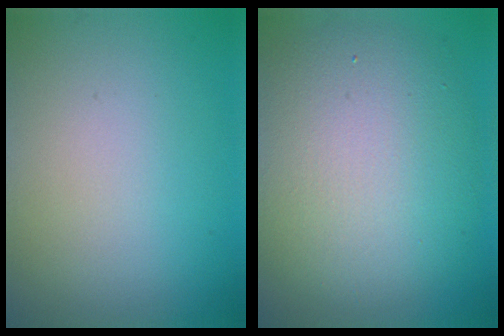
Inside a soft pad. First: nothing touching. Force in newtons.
{"total": 9.6, "press": 9.6, "slide": 0.4}